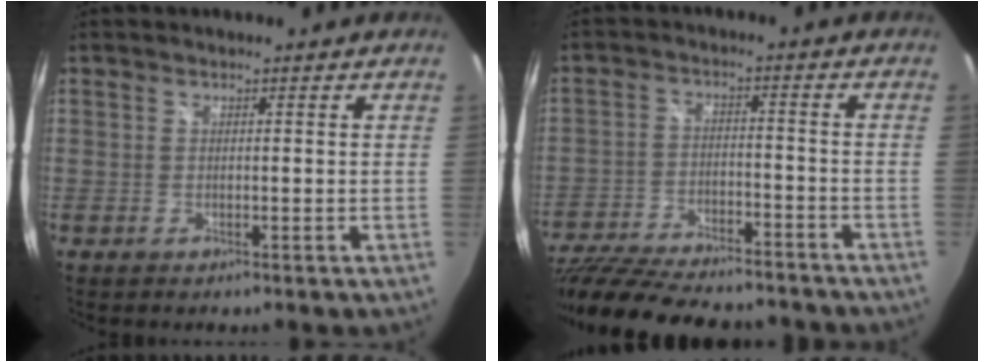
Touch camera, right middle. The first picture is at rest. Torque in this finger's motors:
{"motor_torque": [1.10, -1.04, 0.29, 0.15]}